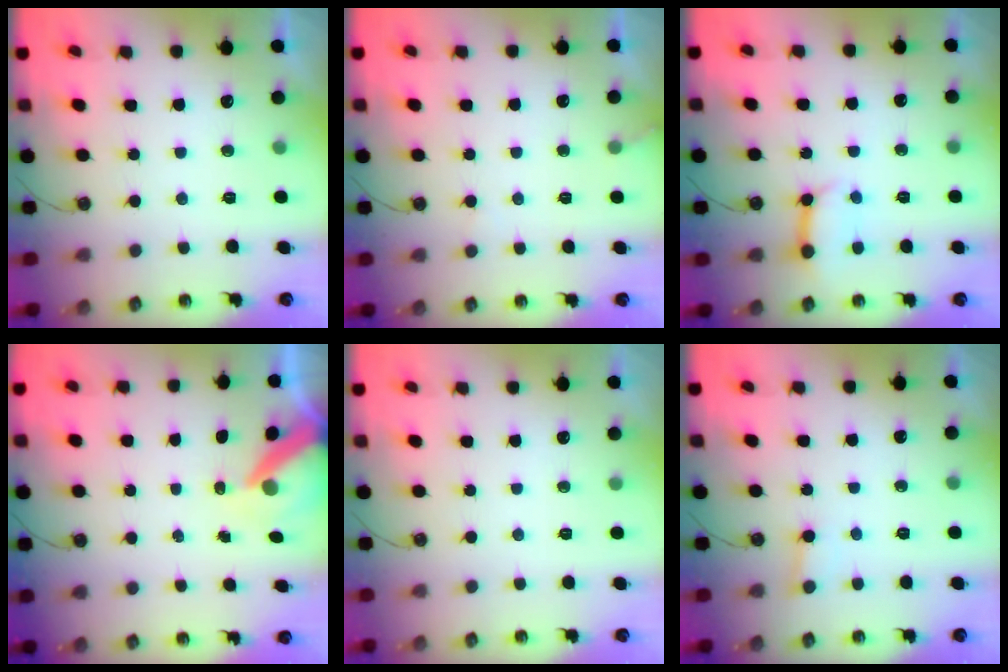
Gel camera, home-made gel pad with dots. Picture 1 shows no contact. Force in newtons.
{"total": 5.1, "press": 5.0, "slide": 0.3}
{"total": 8.8, "press": 8.8, "slide": 0.9}
{"total": 8.1, "press": 8.0, "slide": 1.0}
{"total": 0.0}
{"total": 2.6, "press": 2.6, "slide": 0.1}